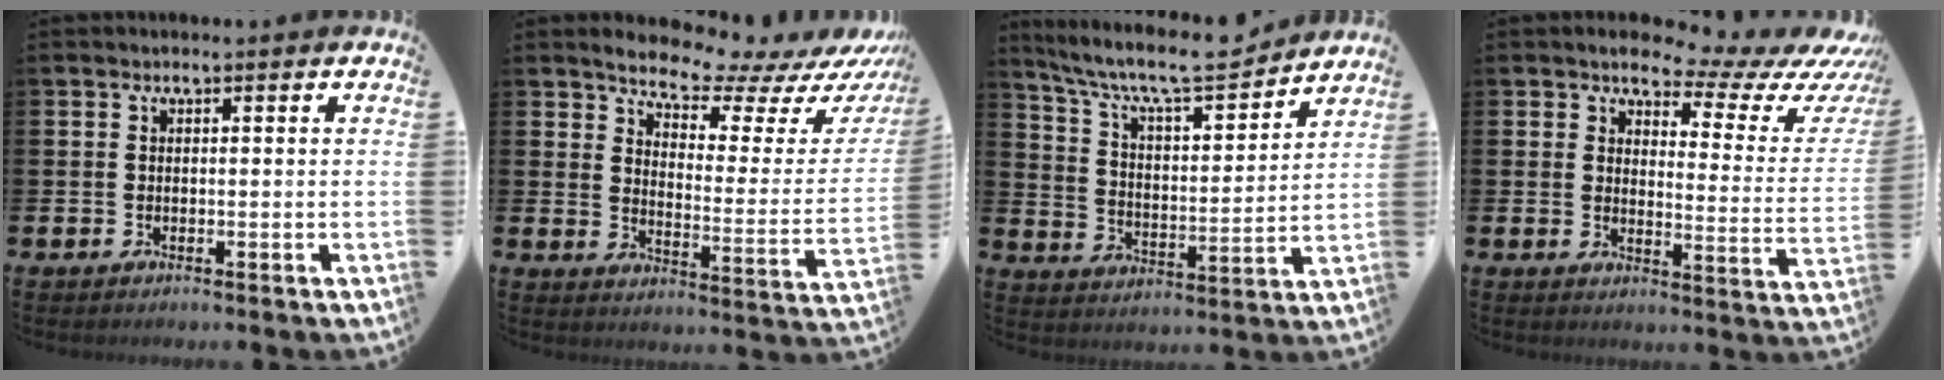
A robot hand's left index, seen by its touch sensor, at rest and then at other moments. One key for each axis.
{"total": 8.6, "fx": 8.2, "fy": 1.1, "fz": 2.4, "tx": -0.062, "ty": -0.068, "tz": 0.140}
{"total": 9.2, "fx": 8.3, "fy": 1.7, "fz": 3.5, "tx": -0.098, "ty": -0.058, "tz": 0.141}
{"total": 5.0, "fx": 4.2, "fy": 1.8, "fz": 2.1, "tx": -0.043, "ty": -0.037, "tz": 0.060}